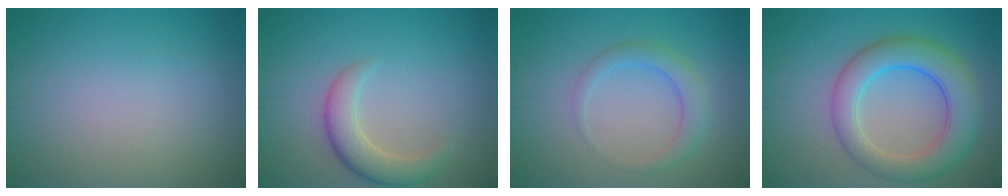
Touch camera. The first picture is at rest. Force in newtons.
{"total": 3.6, "press": 3.6, "slide": 0.3}
{"total": 2.6, "press": 2.6, "slide": 0.1}
{"total": 6.7, "press": 6.7, "slide": 0.2}